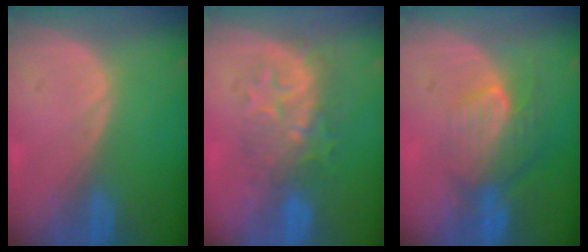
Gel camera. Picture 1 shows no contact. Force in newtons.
{"total": 8.3, "press": 7.8, "slide": 3.0}
{"total": 8.1, "press": 7.1, "slide": 3.7}